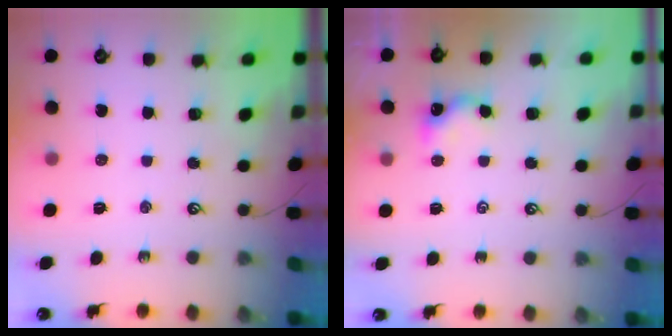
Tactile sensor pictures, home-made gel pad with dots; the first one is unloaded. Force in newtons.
{"total": 3.1, "press": 3.1, "slide": 0.5}